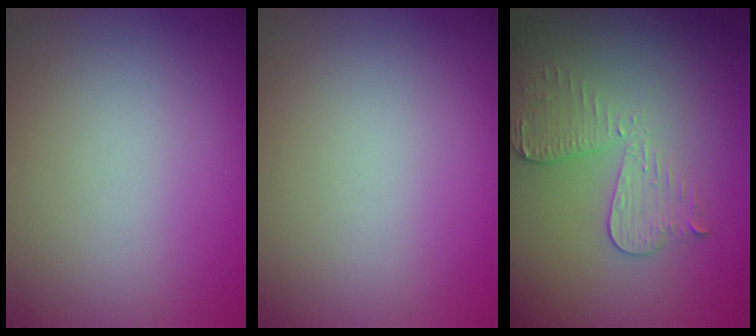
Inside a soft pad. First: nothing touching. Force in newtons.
{"total": 0.0}
{"total": 3.1, "press": 2.7, "slide": 1.4}